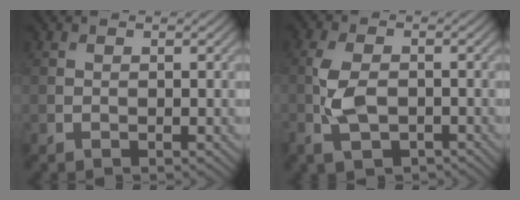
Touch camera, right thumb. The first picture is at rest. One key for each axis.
{"total": 5.2, "fx": -1.5, "fy": 3.0, "fz": 4.0, "tx": -0.103, "ty": -0.006, "tz": -0.032}